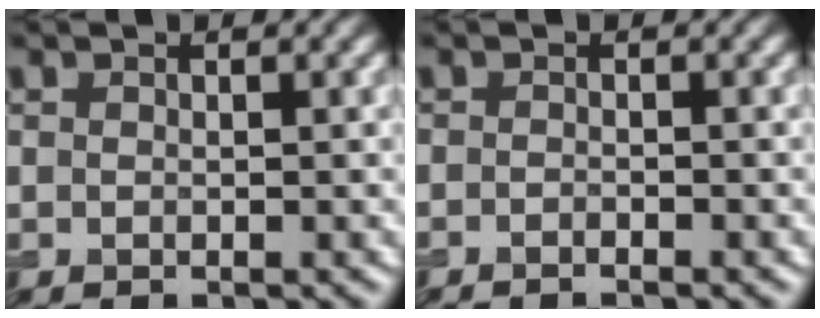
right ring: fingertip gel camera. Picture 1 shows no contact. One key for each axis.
{"total": 0.8, "fx": -0.7, "fy": 0.0, "fz": 0.4, "tx": -0.007, "ty": -0.003, "tz": -0.015}